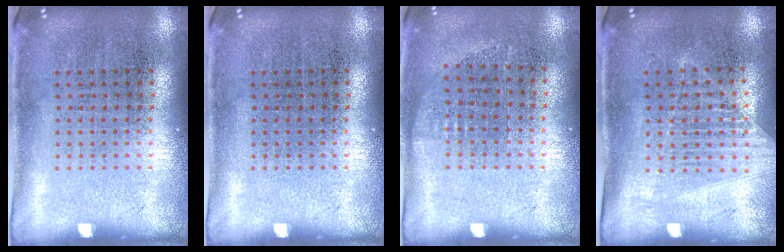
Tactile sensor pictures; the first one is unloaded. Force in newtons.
{"total": 0.0}
{"total": 0.7, "press": 0.6, "slide": 0.3}
{"total": 1.3, "press": 1.2, "slide": 0.5}